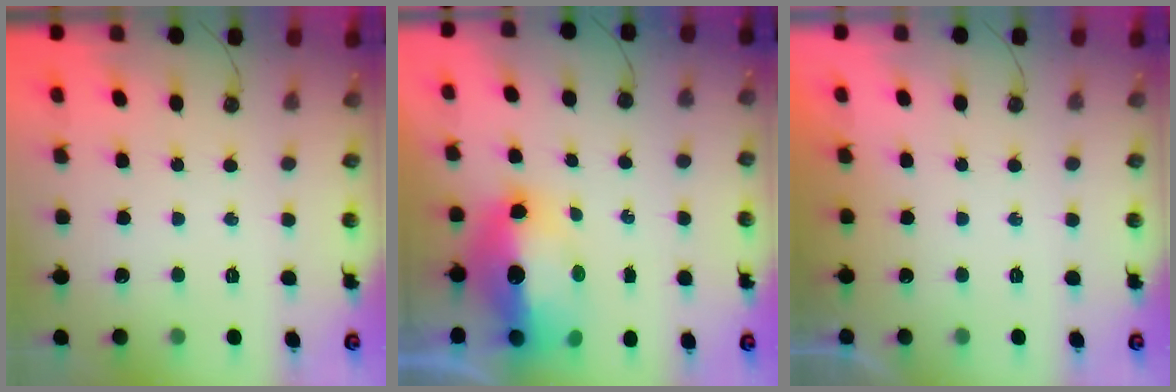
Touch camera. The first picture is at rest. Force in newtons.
{"total": 16.3, "press": 16.2, "slide": 1.7}
{"total": 0.0}